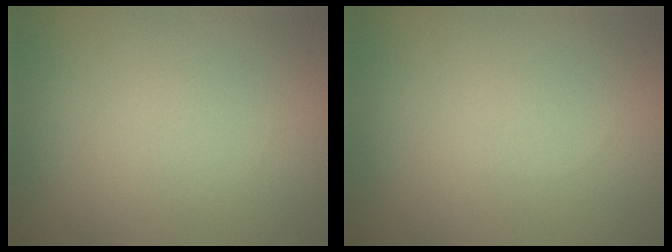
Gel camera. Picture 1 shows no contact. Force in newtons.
{"total": 0.0}